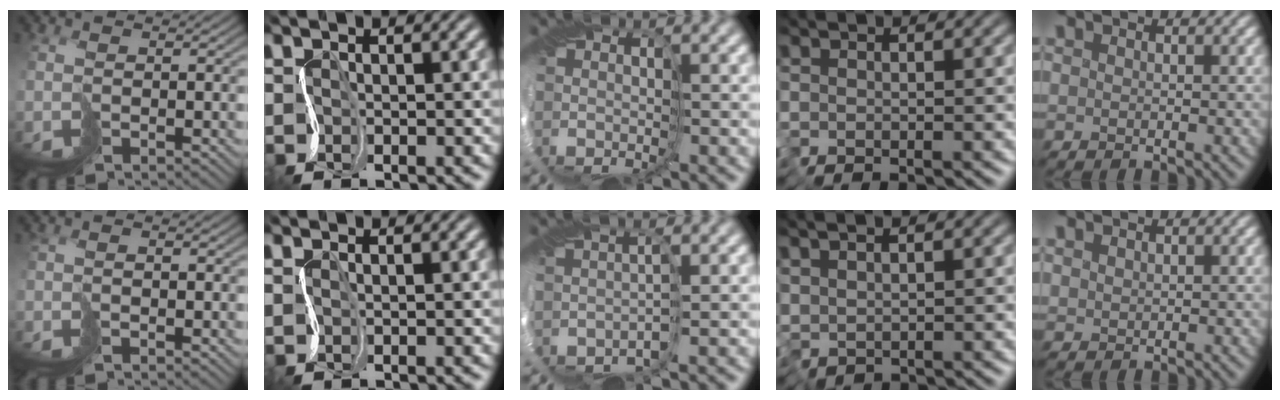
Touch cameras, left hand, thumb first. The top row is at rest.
{"thumb": {"total": 0.9, "force": [-0.4, 0.3, 0.7], "torque": [-0.014, 0.001, -0.009]}, "index": {"total": 0.9, "force": [0.9, 0.2, -0.1], "torque": [0.000, 0.004, 0.012]}, "middle": {"total": 0.8, "force": [-0.8, 0.0, 0.0], "torque": [-0.015, 0.001, -0.012]}, "ring": {"total": 1.4, "force": [1.1, 0.3, 0.9], "torque": [-0.028, 0.001, 0.024]}, "little": {"total": 0.8, "force": [0.8, 0.3, 0.0], "torque": [-0.005, 0.000, 0.021]}}